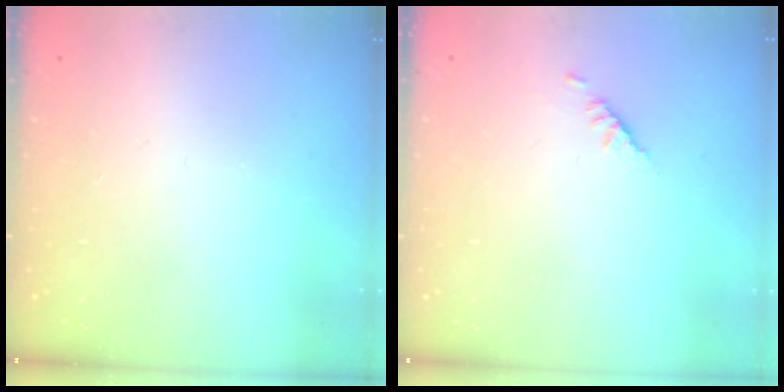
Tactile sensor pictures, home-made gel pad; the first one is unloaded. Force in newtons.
{"total": 1.9, "press": 1.8, "slide": 0.5}